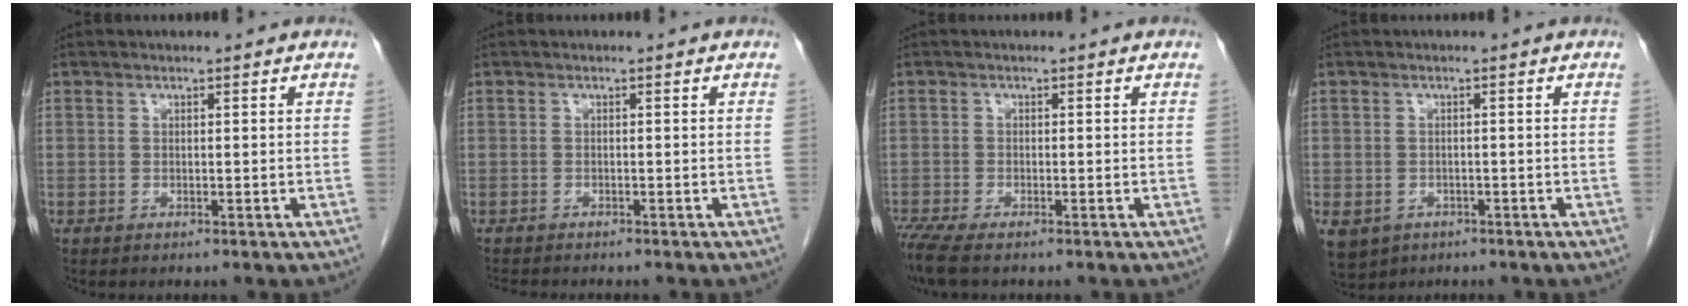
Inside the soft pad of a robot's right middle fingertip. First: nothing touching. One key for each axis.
{"total": 3.3, "fx": -3.0, "fy": 0.6, "fz": 1.3, "tx": -0.021, "ty": -0.008, "tz": -0.045}
{"total": 3.7, "fx": -3.0, "fy": 0.3, "fz": 2.2, "tx": -0.047, "ty": -0.012, "tz": -0.059}
{"total": 10.4, "fx": -4.8, "fy": 8.3, "fz": 3.9, "tx": -0.122, "ty": -0.012, "tz": -0.061}